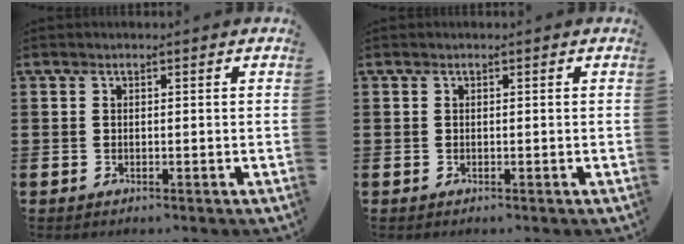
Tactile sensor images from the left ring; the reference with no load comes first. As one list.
[{"total": 0.0}]